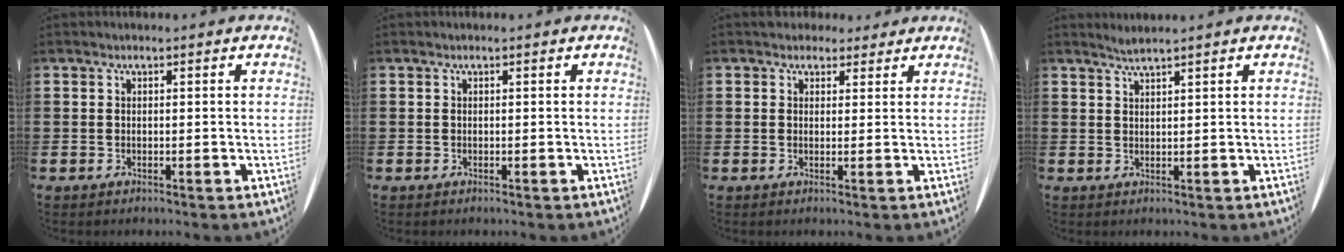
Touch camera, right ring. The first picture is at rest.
{"total": 0.0}
{"total": 2.1, "force": [1.7, 1.2, -0.2], "torque": [0.003, 0.003, 0.031]}
{"total": 1.3, "force": [1.2, -0.4, 0.0], "torque": [0.000, -0.003, 0.025]}